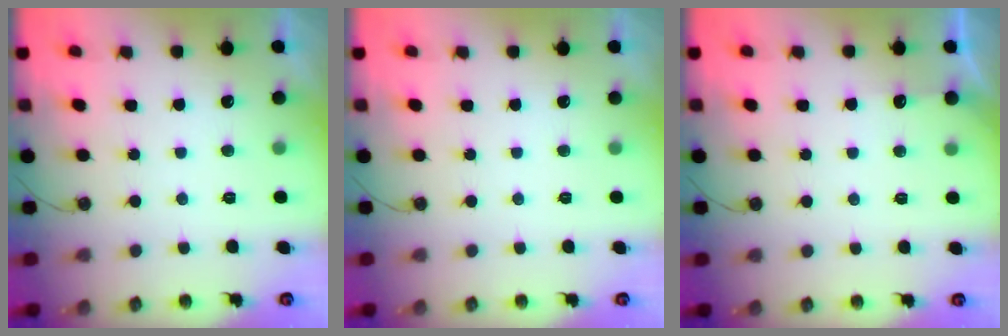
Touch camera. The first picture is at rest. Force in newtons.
{"total": 0.0}
{"total": 3.7, "press": 3.7, "slide": 0.5}